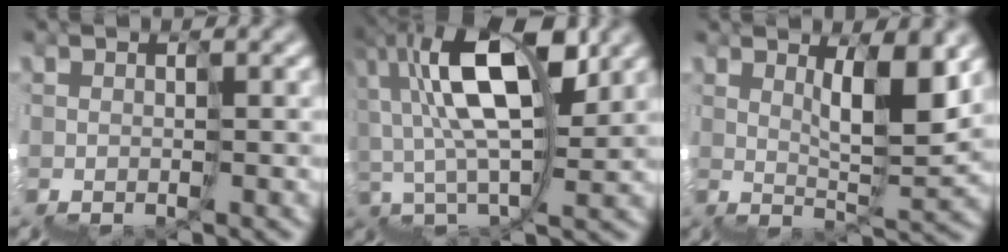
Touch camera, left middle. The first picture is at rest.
{"total": 9.3, "force": [4.8, 3.5, 7.2], "torque": [-0.137, 0.035, 0.065]}
{"total": 4.1, "force": [3.5, -0.3, 2.2], "torque": [-0.035, 0.019, 0.056]}